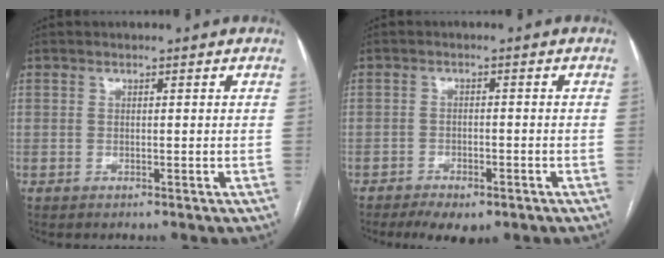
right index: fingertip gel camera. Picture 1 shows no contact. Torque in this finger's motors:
{"motor_torque": [0.05, -0.01, 0.09, -0.01]}